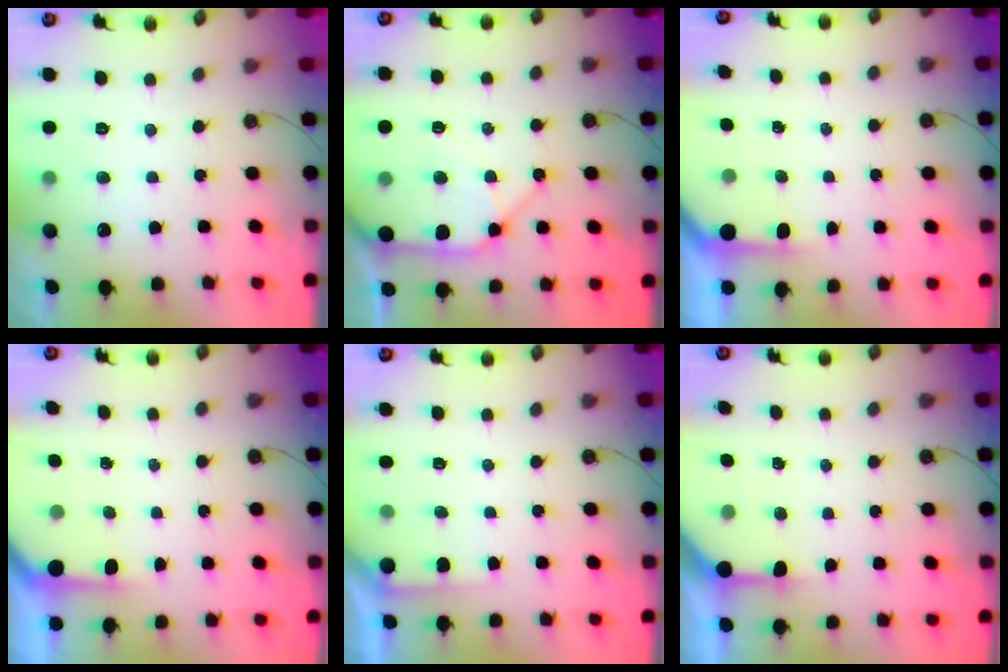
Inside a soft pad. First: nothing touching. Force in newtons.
{"total": 13.4, "press": 13.2, "slide": 1.8}
{"total": 2.7, "press": 2.7, "slide": 0.2}
{"total": 2.7, "press": 2.7, "slide": 0.2}
{"total": 3.6, "press": 3.6, "slide": 0.3}
{"total": 6.2, "press": 6.2, "slide": 0.2}